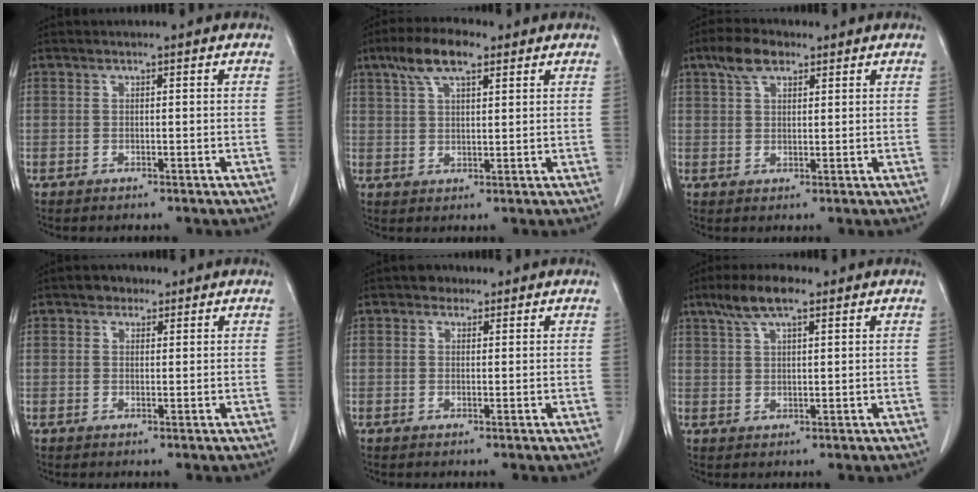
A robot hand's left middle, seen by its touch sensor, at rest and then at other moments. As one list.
[{"total": 7.4, "force": [4.5, 2.3, 5.4], "torque": [-0.108, 0.020, 0.081]}, {"total": 5.0, "force": [3.1, 2.3, 3.1], "torque": [-0.063, 0.015, 0.058]}, {"total": 2.5, "force": [1.6, 1.7, 0.9], "torque": [-0.013, 0.008, 0.021]}, {"total": 2.0, "force": [1.3, 1.4, 0.6], "torque": [-0.008, 0.008, 0.016]}, {"total": 6.3, "force": [4.2, 1.5, 4.5], "torque": [-0.094, 0.017, 0.077]}]